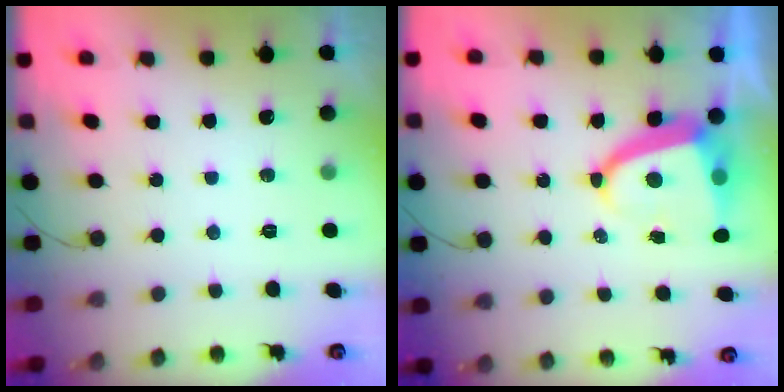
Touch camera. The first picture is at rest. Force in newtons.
{"total": 7.4, "press": 7.4, "slide": 0.9}